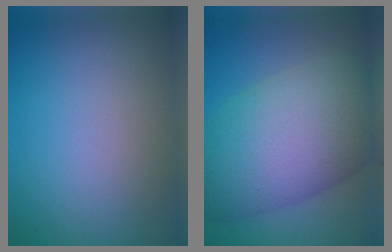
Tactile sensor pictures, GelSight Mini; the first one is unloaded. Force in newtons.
{"total": 12.1, "press": 12.1, "slide": 0.4}